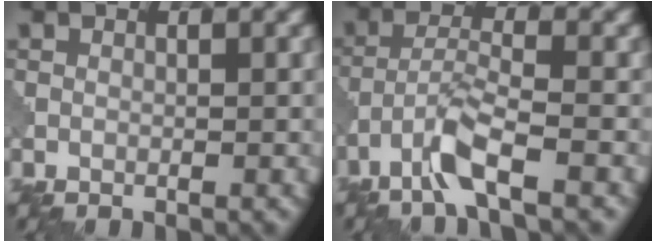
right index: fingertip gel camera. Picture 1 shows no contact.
{"total": 3.9, "force": [-2.6, 0.3, 2.9], "torque": [-0.060, 0.008, -0.062]}